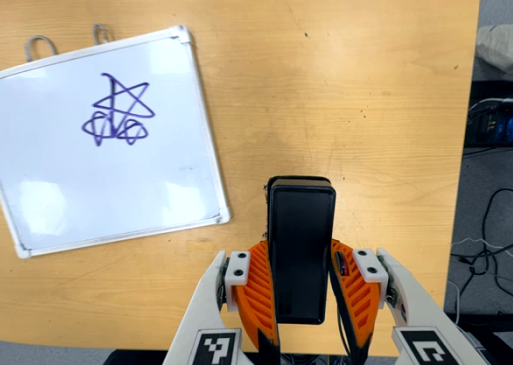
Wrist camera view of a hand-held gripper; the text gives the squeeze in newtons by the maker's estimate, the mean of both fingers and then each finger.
{"total": 6.8, "left": 4.3, "right": 9.2}